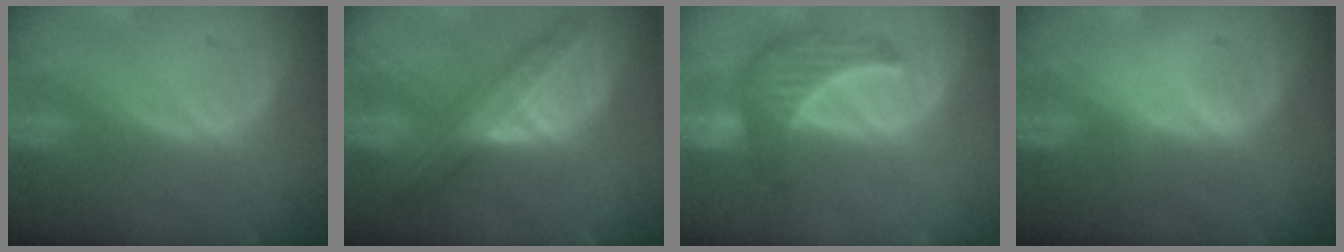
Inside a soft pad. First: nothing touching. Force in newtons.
{"total": 8.6, "press": 7.4, "slide": 4.5}
{"total": 6.7, "press": 6.7, "slide": 0.7}
{"total": 0.0}